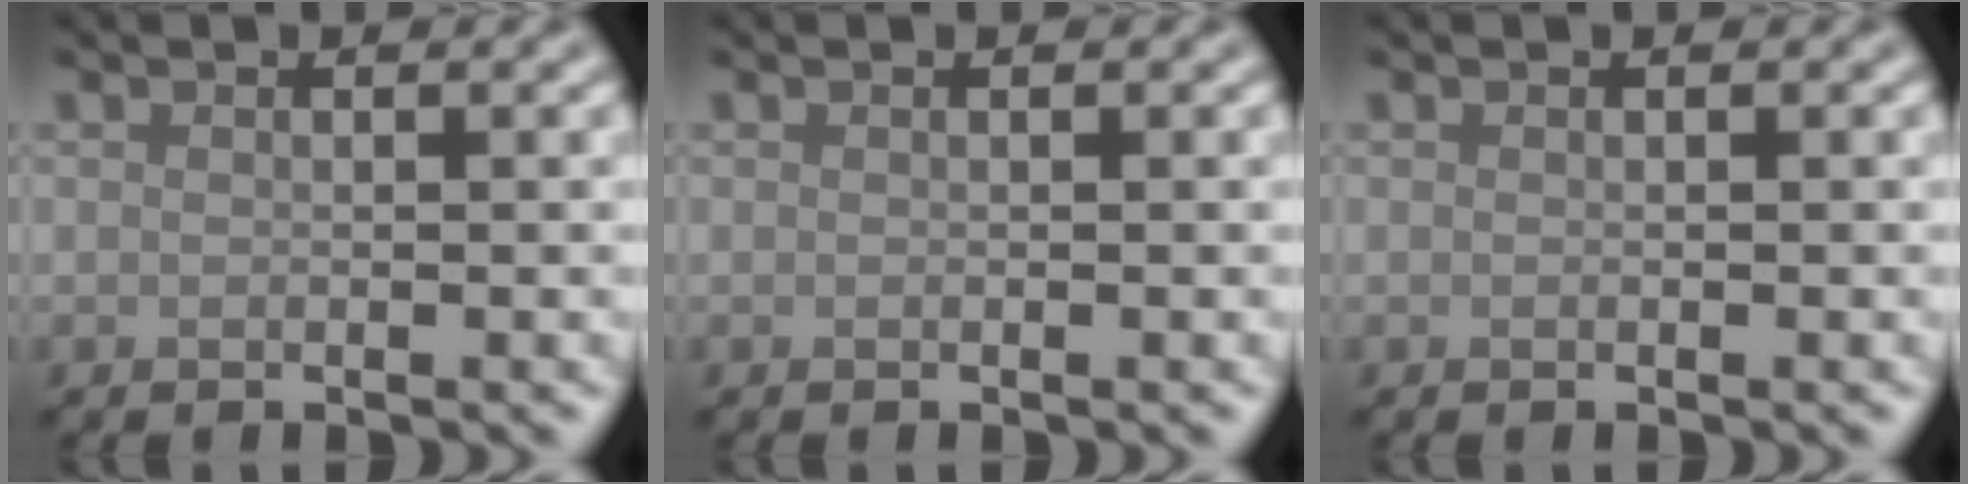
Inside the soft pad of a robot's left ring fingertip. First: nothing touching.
{"total": 0.0}
{"total": 0.0}